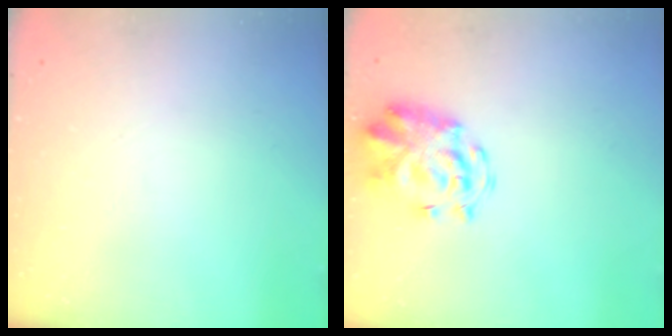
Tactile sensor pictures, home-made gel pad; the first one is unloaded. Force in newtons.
{"total": 4.0, "press": 3.7, "slide": 1.3}